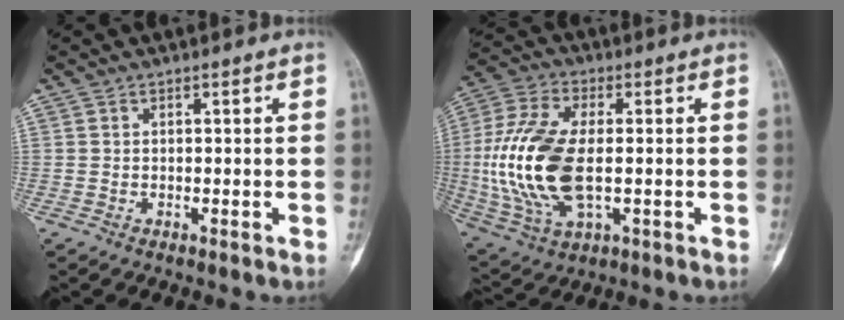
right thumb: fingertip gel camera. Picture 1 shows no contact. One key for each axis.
{"total": 19.0, "fx": -1.1, "fy": 9.7, "fz": 16.3, "tx": -0.358, "ty": -0.001, "tz": -0.012}